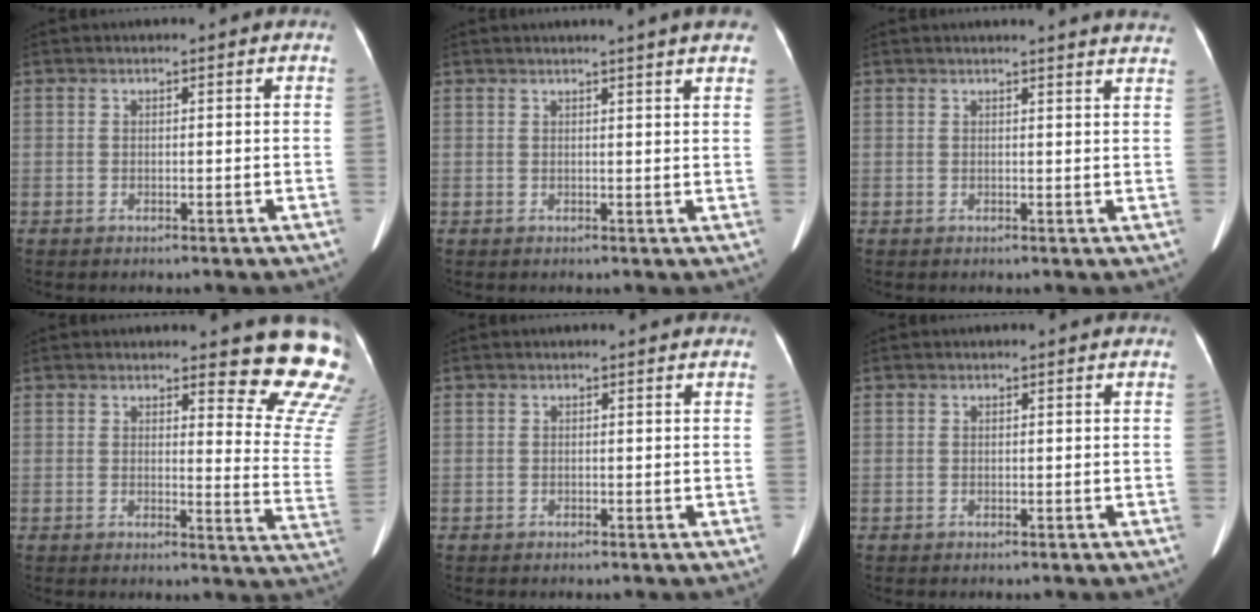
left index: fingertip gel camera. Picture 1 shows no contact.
{"total": 7.4, "force": [6.1, 0.2, 4.2], "torque": [-0.051, 0.011, 0.054]}
{"total": 10.8, "force": [10.4, 0.2, 2.8], "torque": [-0.025, -0.026, 0.095]}
{"total": 12.1, "force": [11.1, 1.2, 4.7], "torque": [-0.029, -0.106, 0.094]}
{"total": 0.0}
{"total": 0.0}